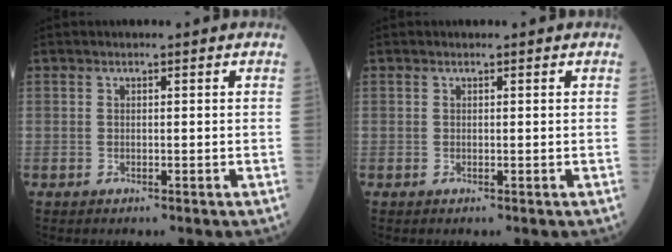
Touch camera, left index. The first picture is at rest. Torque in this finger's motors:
{"motor_torque": [-0.32, 0.26, 0.00, -0.01]}